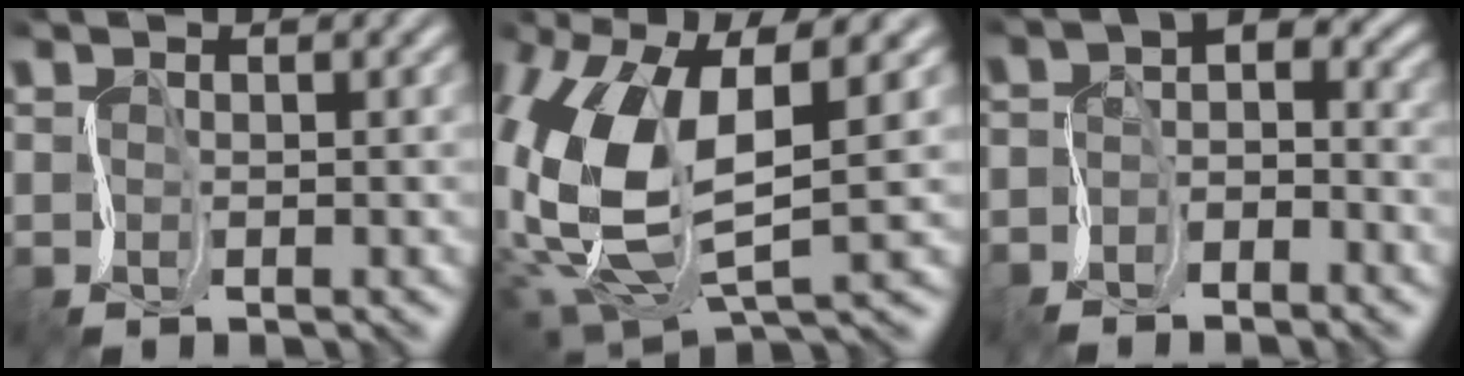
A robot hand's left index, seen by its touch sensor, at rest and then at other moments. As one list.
[{"total": 9.7, "force": [1.2, 4.2, 8.7], "torque": [-0.211, -0.016, 0.026]}, {"total": 3.6, "force": [-1.7, 1.8, 2.6], "torque": [-0.049, 0.010, -0.040]}]